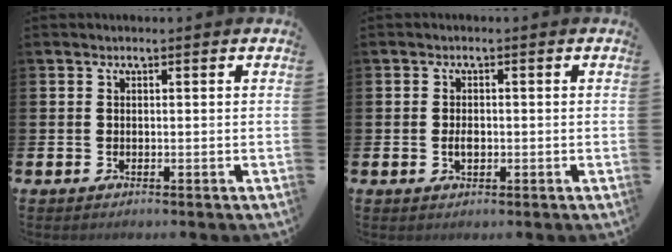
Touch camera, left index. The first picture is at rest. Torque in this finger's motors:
{"motor_torque": [0.09, -0.05, 0.04, 0.05]}